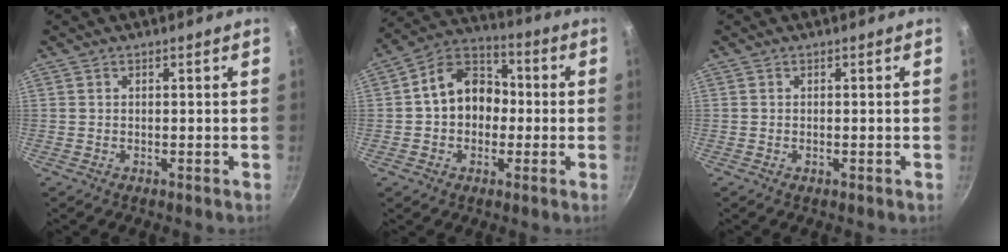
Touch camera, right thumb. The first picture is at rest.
{"total": 12.8, "force": [-0.1, 10.0, 7.9], "torque": [-0.080, 0.037, -0.022]}
{"total": 0.6, "force": [-0.2, 0.2, 0.5], "torque": [-0.007, 0.002, -0.004]}